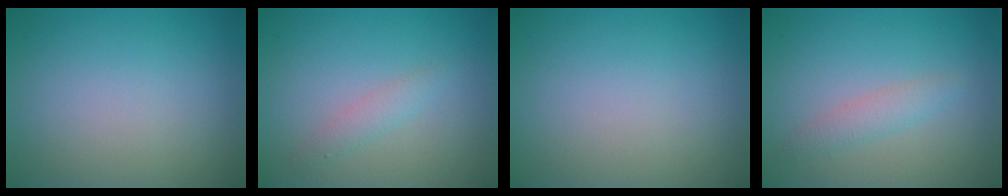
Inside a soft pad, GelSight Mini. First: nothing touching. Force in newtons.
{"total": 1.3, "press": 1.3, "slide": 0.0}
{"total": 0.0}
{"total": 1.7, "press": 1.7, "slide": 0.1}